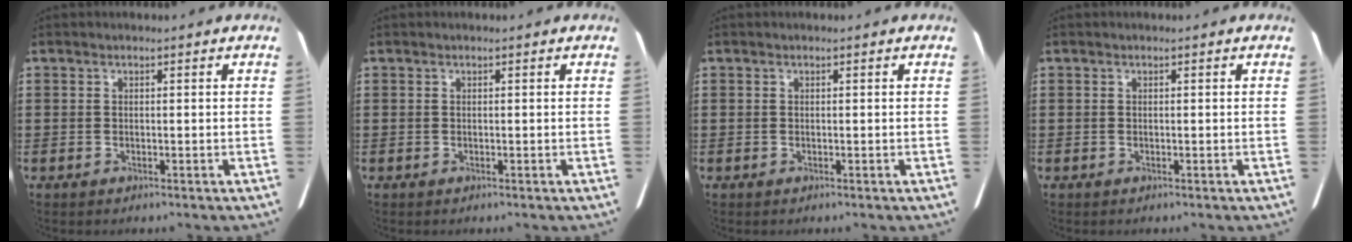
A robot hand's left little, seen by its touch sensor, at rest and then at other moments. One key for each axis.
{"total": 0.0}
{"total": 0.0}
{"total": 0.0}